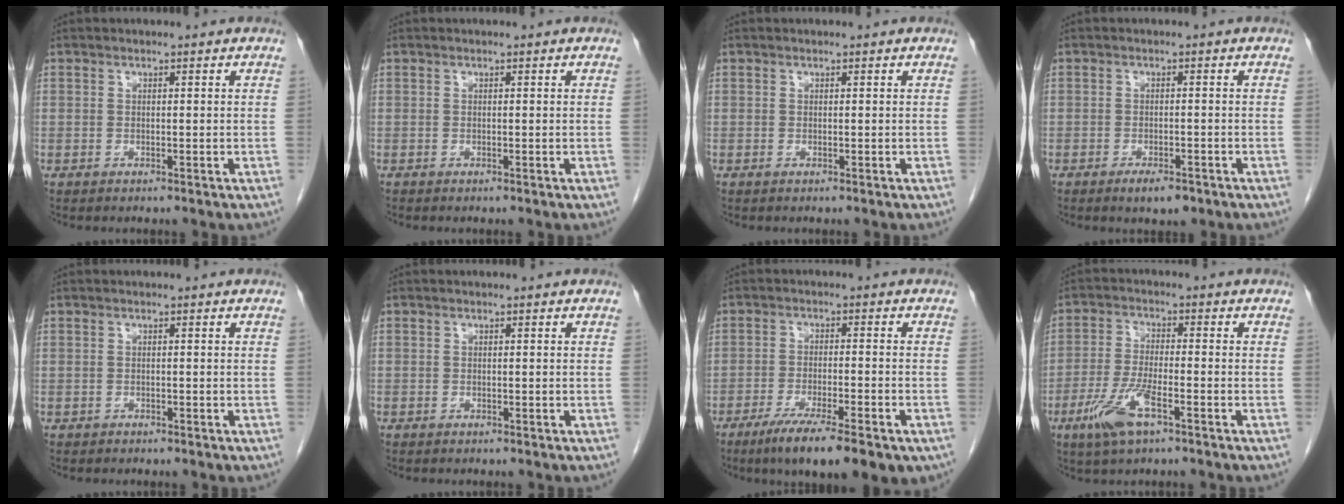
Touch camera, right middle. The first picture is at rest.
{"total": 0.0}
{"total": 0.0}
{"total": 3.2, "force": [-2.2, 1.1, 2.2], "torque": [-0.038, -0.002, -0.030]}
{"total": 0.7, "force": [-0.6, 0.4, 0.1], "torque": [-0.014, 0.001, -0.010]}
{"total": 0.5, "force": [-0.4, 0.4, 0.0], "torque": [-0.006, 0.003, -0.008]}
{"total": 13.6, "force": [-9.0, 2.6, 9.9], "torque": [-0.128, -0.021, -0.137]}
{"total": 7.4, "force": [-4.0, 1.6, 6.0], "torque": [-0.132, -0.010, -0.074]}